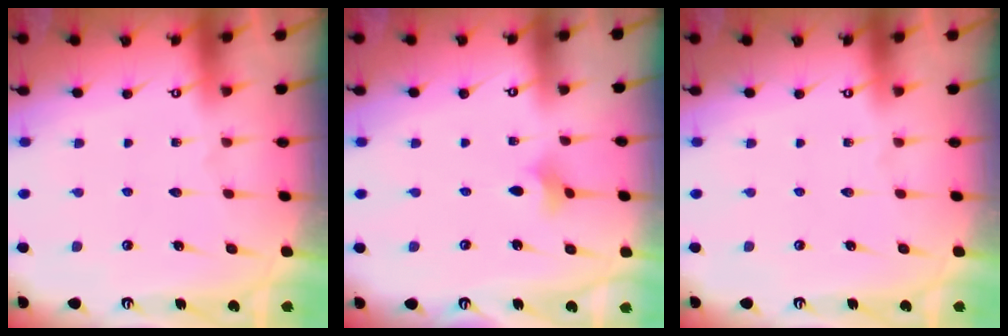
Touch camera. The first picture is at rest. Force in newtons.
{"total": 2.4, "press": 2.3, "slide": 0.4}
{"total": 0.0}